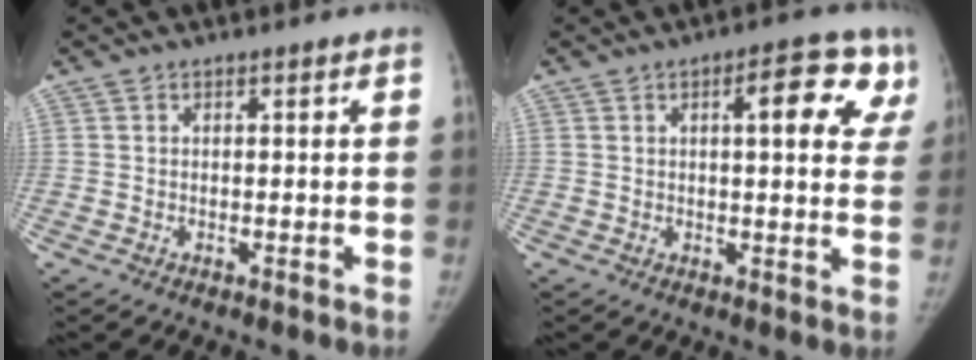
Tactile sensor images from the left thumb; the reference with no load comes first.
{"total": 11.5, "force": [4.7, 4.1, 9.6], "torque": [-0.080, -0.004, 0.049]}